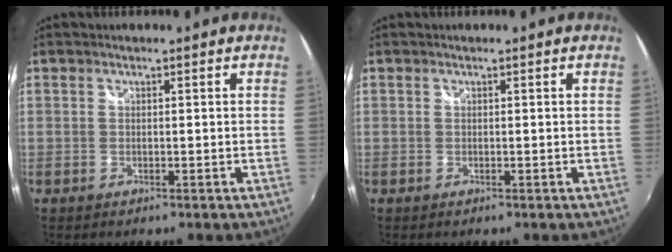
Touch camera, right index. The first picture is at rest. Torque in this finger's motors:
{"motor_torque": [0.01, 0.01, 0.00, 0.00]}